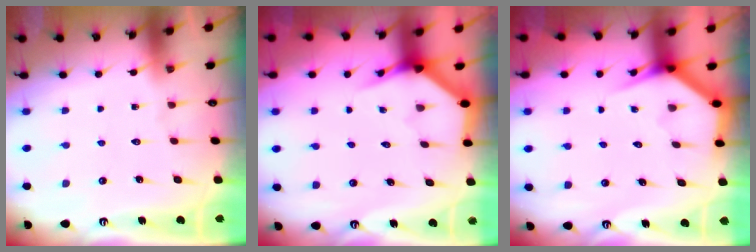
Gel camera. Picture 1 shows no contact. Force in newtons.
{"total": 3.8, "press": 3.8, "slide": 0.2}
{"total": 3.5, "press": 3.5, "slide": 0.3}